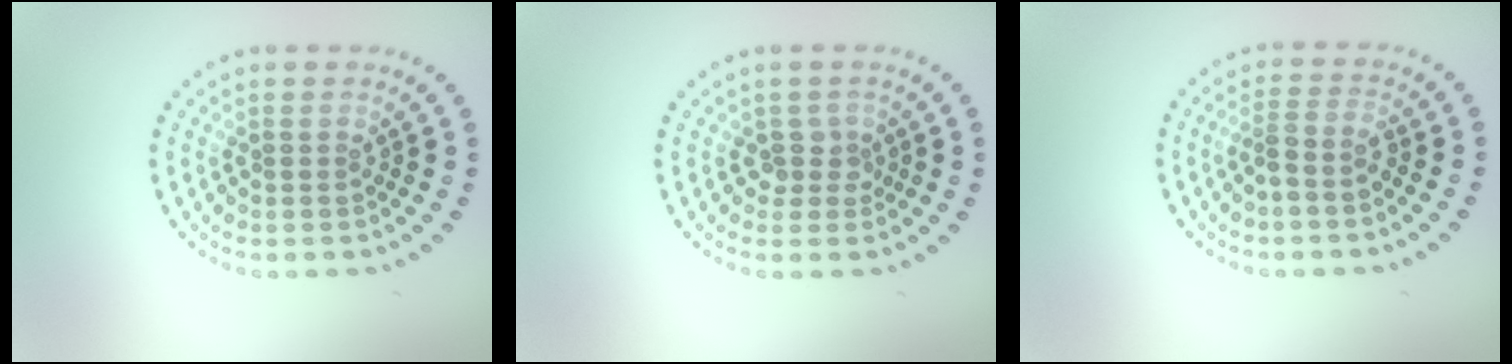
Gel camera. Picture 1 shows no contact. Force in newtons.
{"total": 1.6, "press": 1.2, "slide": 1.0}
{"total": 1.9, "press": 1.5, "slide": 1.2}